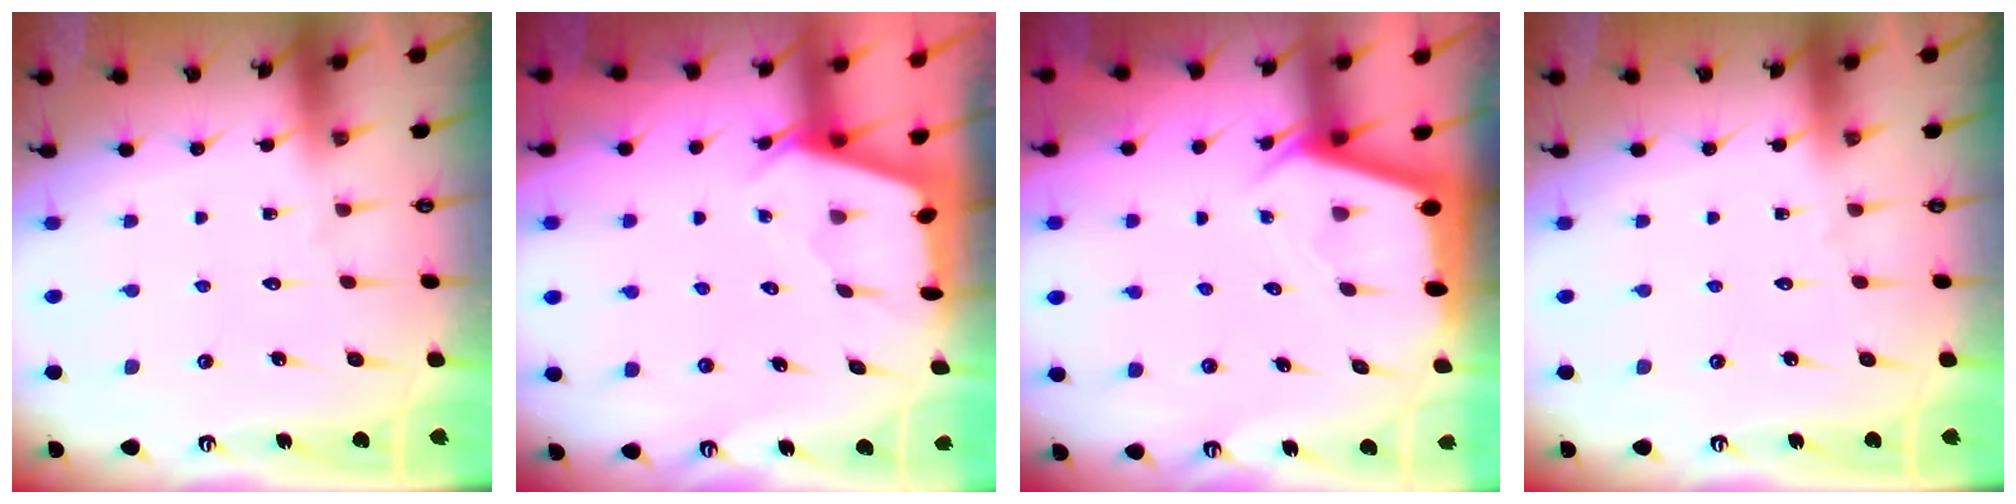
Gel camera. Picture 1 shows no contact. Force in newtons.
{"total": 2.4, "press": 2.4, "slide": 0.2}
{"total": 2.3, "press": 2.3, "slide": 0.2}
{"total": 0.0}